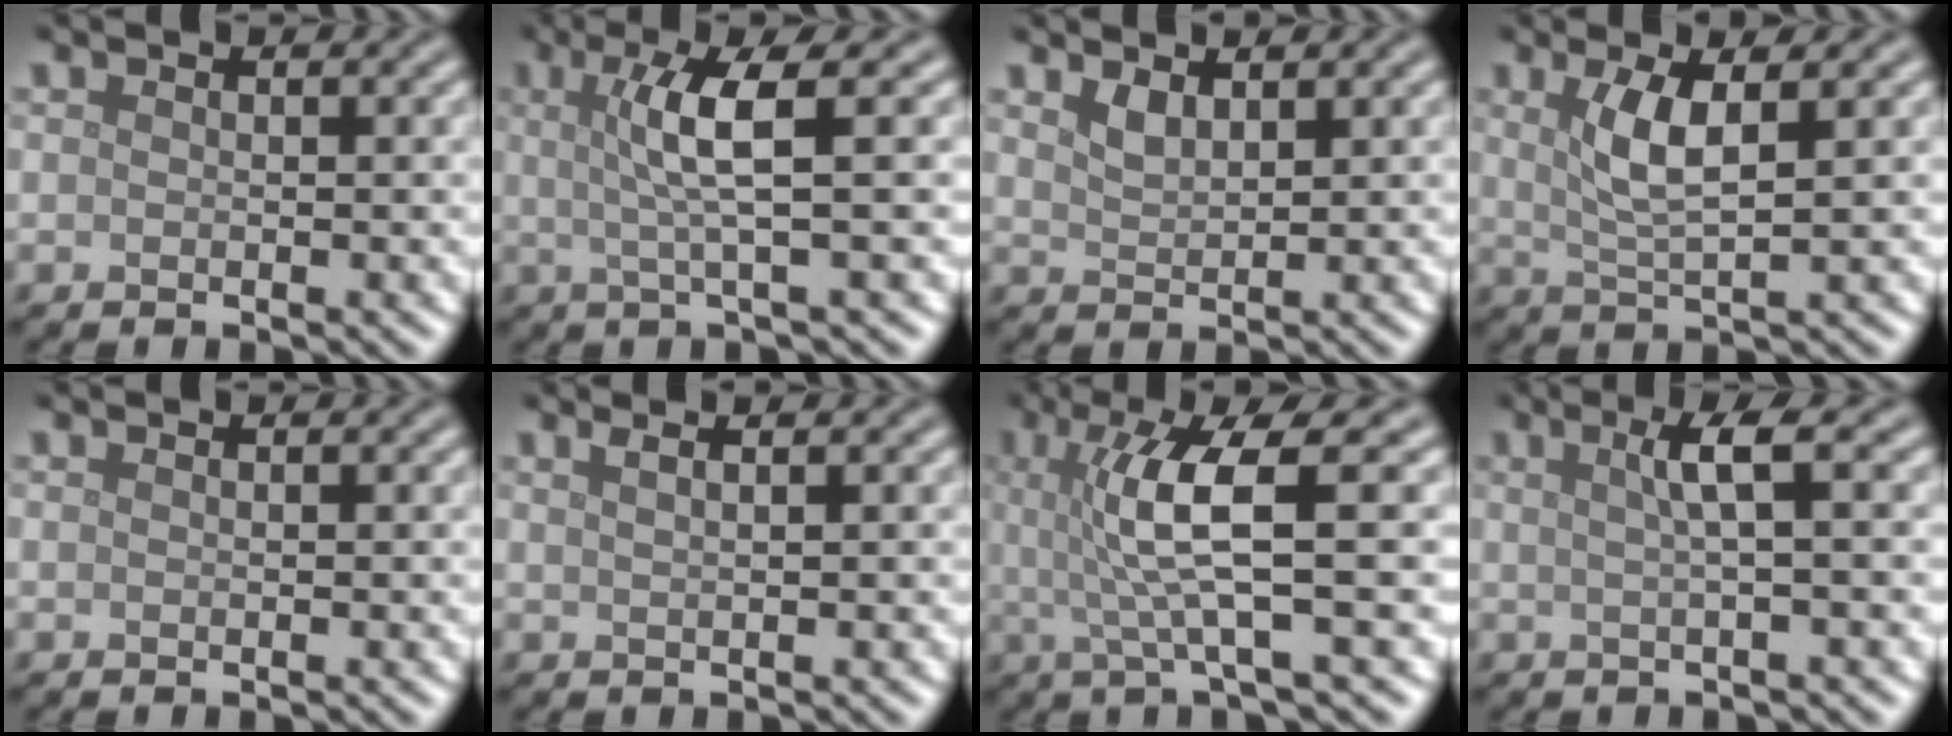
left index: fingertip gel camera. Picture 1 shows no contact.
{"total": 4.4, "force": [0.8, 0.7, 4.3], "torque": [-0.078, 0.002, 0.013]}
{"total": 1.5, "force": [1.2, 0.5, 0.8], "torque": [-0.019, -0.002, 0.026]}
{"total": 3.6, "force": [1.2, 0.8, 3.3], "torque": [-0.066, -0.002, 0.024]}
{"total": 0.0}
{"total": 2.9, "force": [1.7, 1.4, 1.9], "torque": [-0.004, 0.013, -0.007]}
{"total": 6.2, "force": [0.8, 1.0, 6.1], "torque": [-0.117, 0.006, 0.015]}
{"total": 3.2, "force": [0.7, 0.6, 3.1], "torque": [-0.048, 0.009, 0.009]}